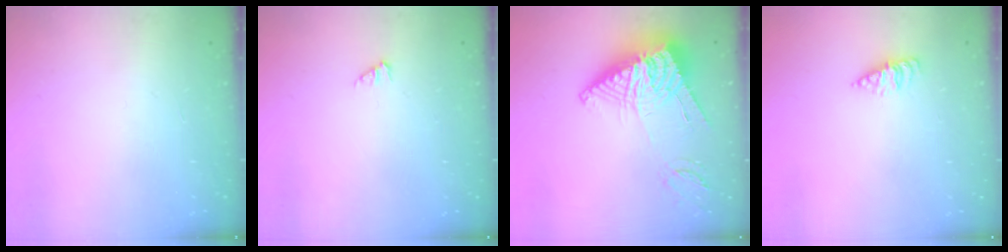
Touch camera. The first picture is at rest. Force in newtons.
{"total": 0.0}
{"total": 14.6, "press": 14.5, "slide": 1.5}
{"total": 2.6, "press": 2.6, "slide": 0.4}